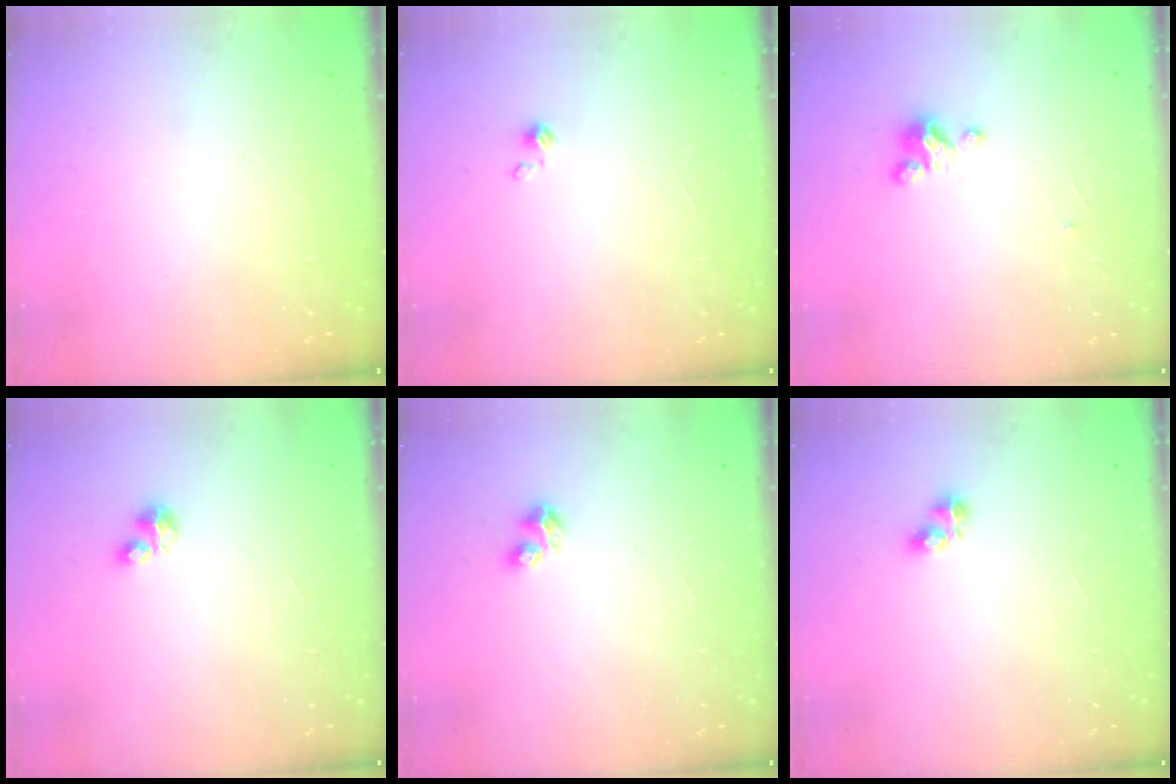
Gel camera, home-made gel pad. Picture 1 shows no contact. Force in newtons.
{"total": 0.0}
{"total": 2.7, "press": 2.7, "slide": 0.3}
{"total": 2.1, "press": 2.1, "slide": 0.2}
{"total": 3.0, "press": 2.9, "slide": 0.3}
{"total": 4.1, "press": 4.1, "slide": 0.6}